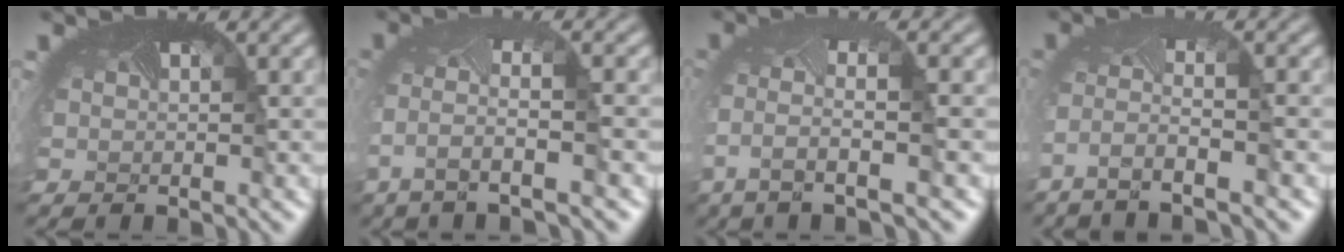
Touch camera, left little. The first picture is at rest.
{"total": 3.3, "force": [-1.9, 0.3, 2.7], "torque": [-0.084, -0.011, -0.037]}
{"total": 3.6, "force": [-1.5, 0.6, 3.2], "torque": [-0.094, -0.010, -0.029]}
{"total": 4.0, "force": [-2.9, 0.4, 2.7], "torque": [-0.085, -0.011, -0.057]}